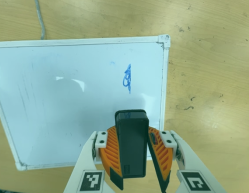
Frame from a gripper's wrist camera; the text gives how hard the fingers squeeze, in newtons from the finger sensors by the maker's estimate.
{"total": 8.8, "left": 9.0, "right": 8.6}